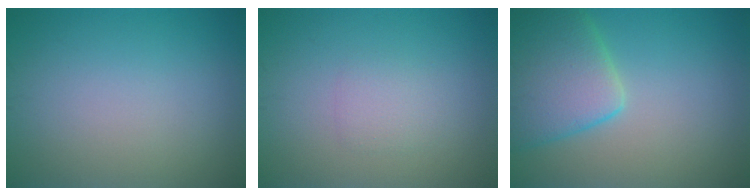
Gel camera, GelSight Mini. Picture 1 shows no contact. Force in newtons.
{"total": 1.4, "press": 1.4, "slide": 0.1}
{"total": 6.7, "press": 6.6, "slide": 0.4}